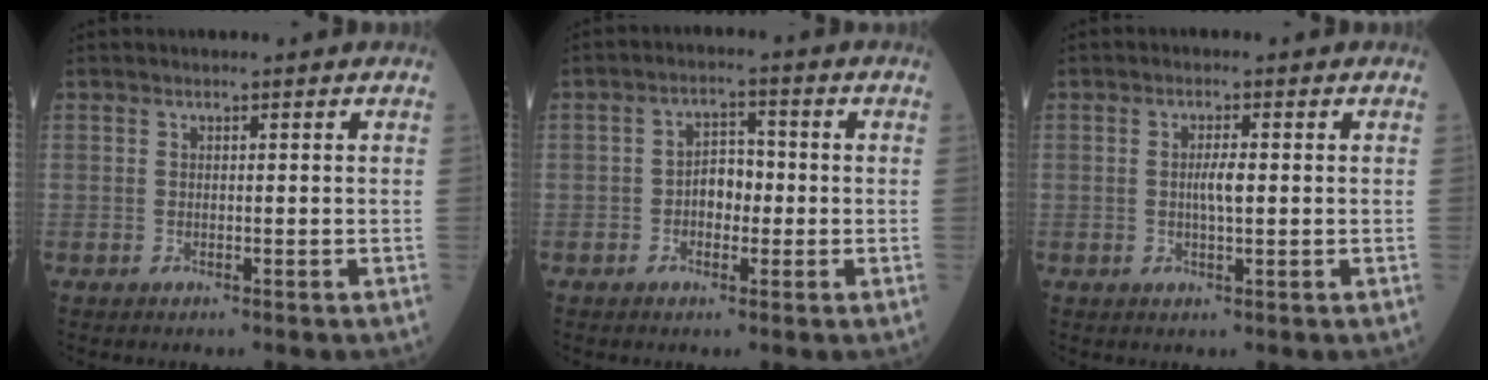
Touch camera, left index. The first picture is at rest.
{"total": 4.0, "force": [-1.0, 2.6, 3.0], "torque": [-0.048, 0.012, -0.021]}
{"total": 2.5, "force": [-0.2, 0.5, 2.5], "torque": [-0.049, -0.003, -0.004]}